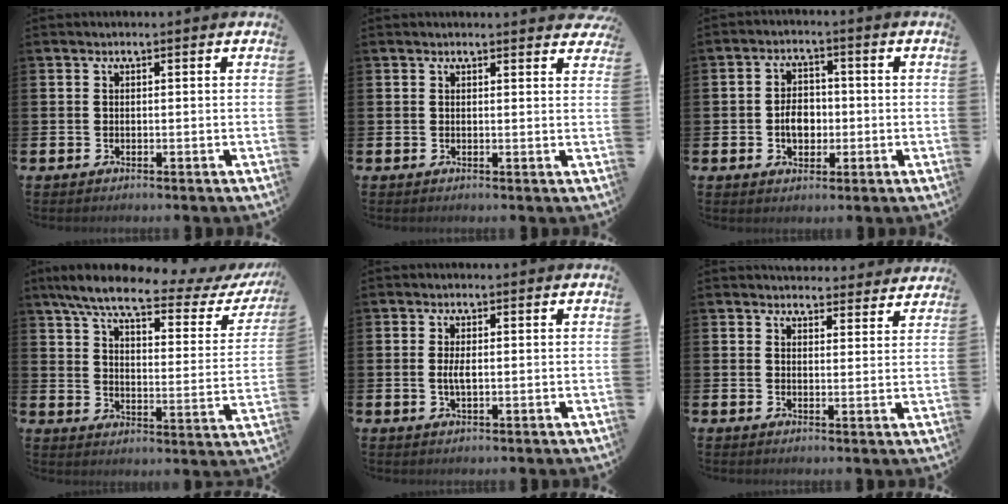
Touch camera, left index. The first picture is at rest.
{"total": 1.1, "force": [1.1, 0.1, -0.1], "torque": [0.013, -0.007, 0.017]}
{"total": 4.1, "force": [-0.8, 3.0, 2.8], "torque": [-0.037, 0.001, -0.022]}
{"total": 7.7, "force": [5.9, 1.3, 4.8], "torque": [-0.107, -0.037, 0.092]}
{"total": 2.1, "force": [-0.1, 0.7, 1.9], "torque": [-0.034, 0.000, -0.004]}
{"total": 3.9, "force": [3.8, 0.9, -0.2], "torque": [0.008, -0.026, 0.068]}